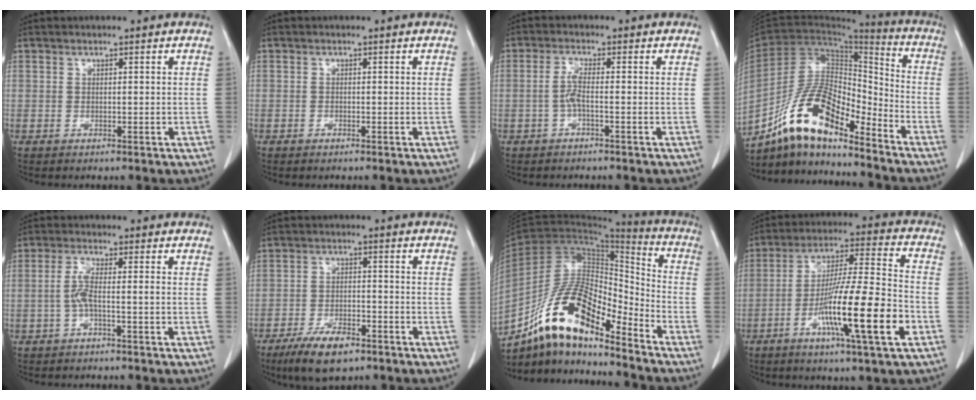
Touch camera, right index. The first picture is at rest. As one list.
[{"total": 0.0}, {"total": 2.6, "force": [-0.8, 0.1, 2.4], "torque": [-0.052, 0.001, -0.020]}, {"total": 14.4, "force": [-11.0, 4.1, 8.3], "torque": [-0.157, 0.025, -0.199]}, {"total": 3.2, "force": [-0.9, 0.1, 3.1], "torque": [-0.065, 0.006, -0.019]}, {"total": 8.2, "force": [-5.6, 2.8, 5.3], "torque": [-0.100, -0.009, -0.095]}, {"total": 15.5, "force": [-11.1, 4.4, 9.9], "torque": [-0.181, 0.031, -0.196]}, {"total": 17.2, "force": [-6.4, 0.2, 15.9], "torque": [-0.283, -0.015, -0.112]}]